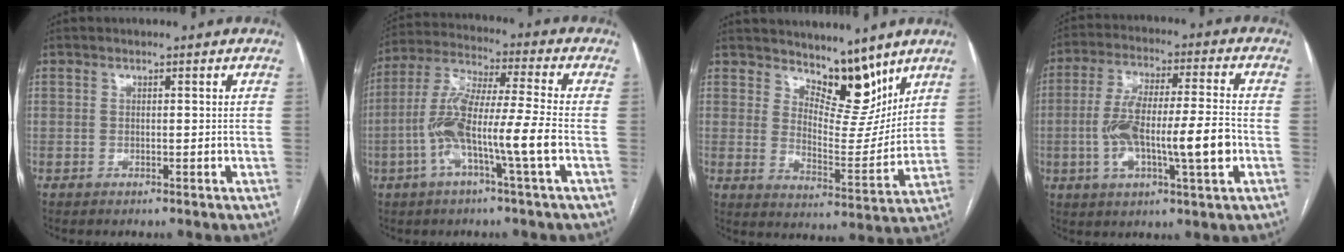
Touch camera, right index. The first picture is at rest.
{"total": 12.7, "force": [-3.6, 0.2, 12.2], "torque": [-0.248, 0.010, -0.076]}
{"total": 10.3, "force": [7.8, 4.0, 5.4], "torque": [-0.074, -0.016, 0.135]}
{"total": 14.4, "force": [-2.7, 2.3, 13.9], "torque": [-0.255, 0.012, -0.045]}